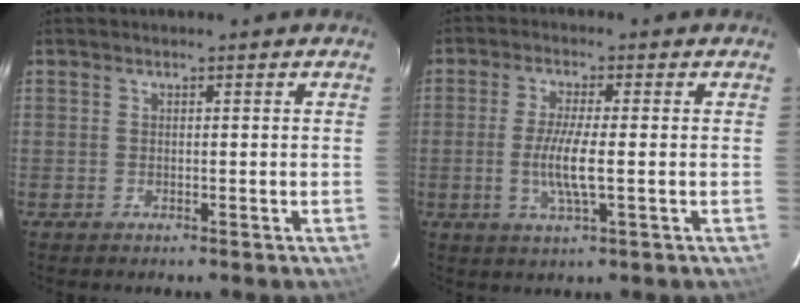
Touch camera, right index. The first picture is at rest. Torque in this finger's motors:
{"motor_torque": [0.97, -0.39, 0.63, 0.09]}